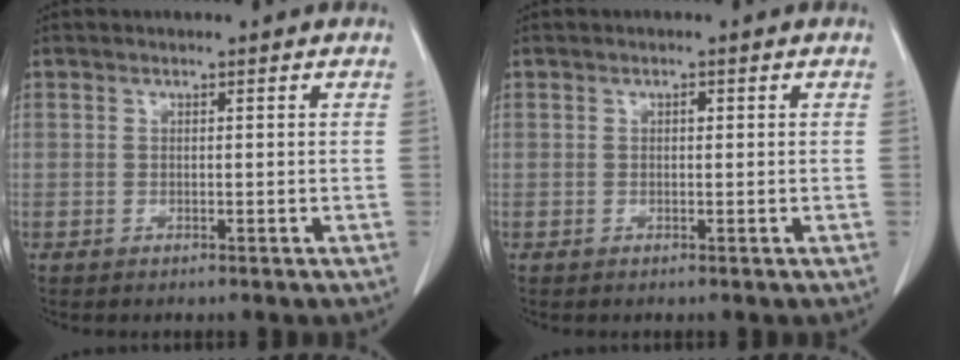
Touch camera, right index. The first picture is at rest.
{"total": 0.6, "force": [0.1, 0.3, 0.5], "torque": [-0.009, 0.001, 0.001]}